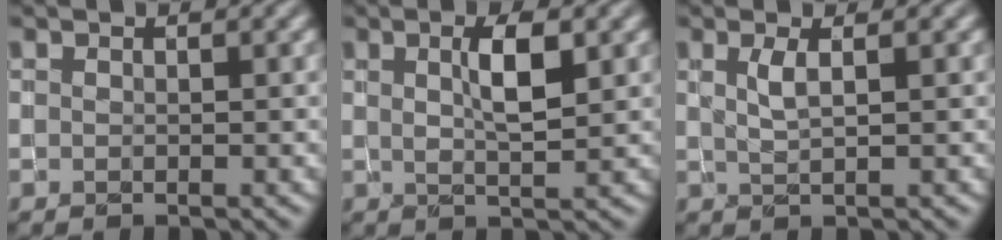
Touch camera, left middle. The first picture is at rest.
{"total": 3.1, "force": [0.9, 0.7, 2.9], "torque": [-0.049, 0.002, 0.015]}
{"total": 1.5, "force": [0.4, 0.4, 1.4], "torque": [-0.027, -0.001, 0.008]}